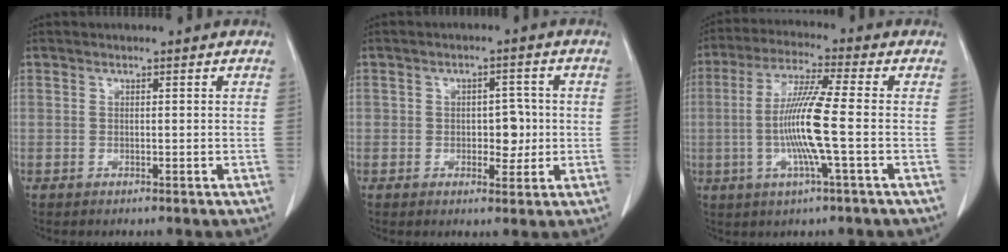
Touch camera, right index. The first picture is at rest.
{"total": 4.2, "force": [-0.4, 2.6, 3.2], "torque": [-0.034, 0.008, -0.002]}
{"total": 10.4, "force": [-1.6, -0.5, 10.3], "torque": [-0.203, -0.003, -0.037]}